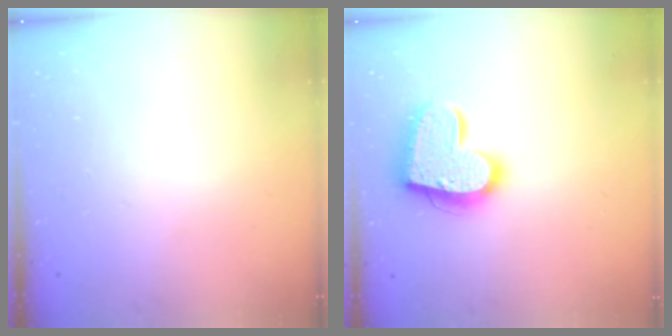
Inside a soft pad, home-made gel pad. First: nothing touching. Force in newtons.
{"total": 18.0, "press": 17.9, "slide": 1.4}